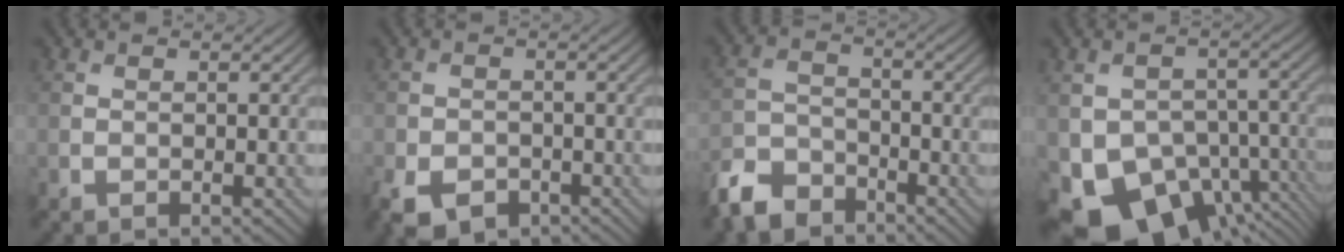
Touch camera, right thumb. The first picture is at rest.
{"total": 5.0, "force": [-3.2, 3.0, 2.3], "torque": [-0.050, -0.014, -0.058]}
{"total": 6.7, "force": [-5.5, 3.1, 2.4], "torque": [-0.055, -0.009, -0.124]}
{"total": 11.8, "force": [-6.3, 7.6, 6.4], "torque": [-0.117, -0.029, -0.104]}